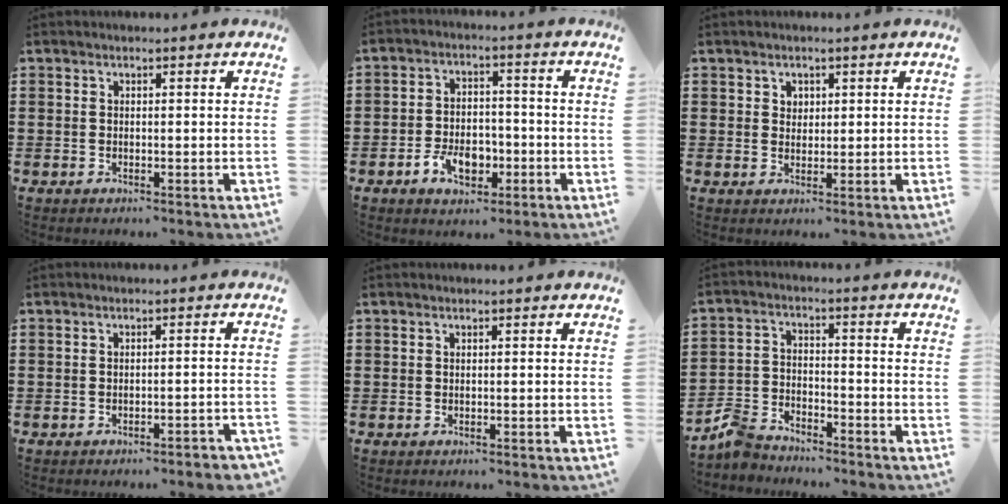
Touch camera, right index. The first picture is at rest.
{"total": 5.8, "force": [-2.5, 3.8, 3.7], "torque": [-0.060, 0.007, -0.045]}
{"total": 1.6, "force": [1.0, 1.3, 0.2], "torque": [-0.007, 0.006, 0.019]}
{"total": 1.4, "force": [-1.3, -0.1, 0.6], "torque": [-0.011, -0.003, -0.026]}
{"total": 0.0}
{"total": 5.3, "force": [-5.0, 1.5, 0.9], "torque": [-0.036, 0.007, -0.106]}